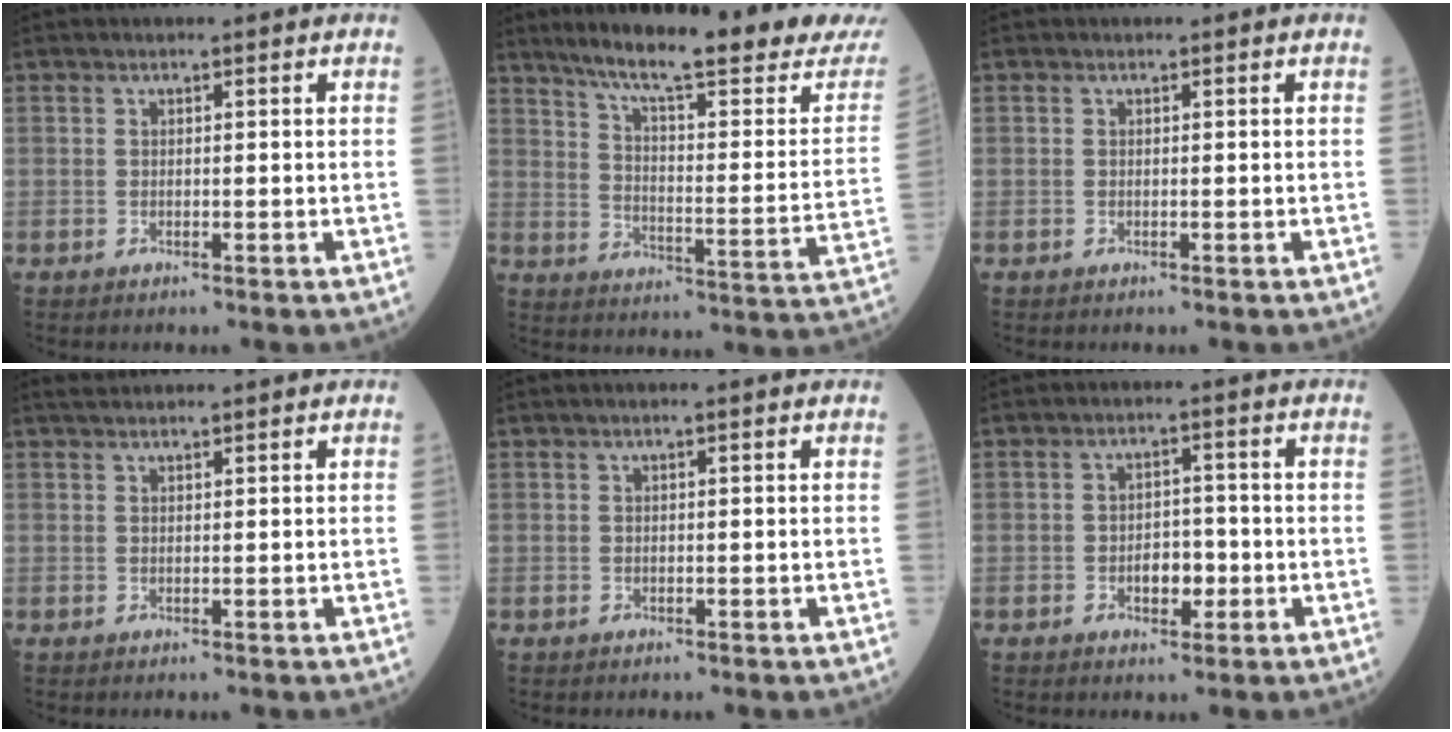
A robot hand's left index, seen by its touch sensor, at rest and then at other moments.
{"total": 24.9, "force": [21.4, 0.7, 12.6], "torque": [-0.188, -0.069, 0.284]}
{"total": 0.0}
{"total": 3.7, "force": [3.4, 0.0, 1.4], "torque": [-0.019, 0.032, 0.056]}
{"total": 1.5, "force": [1.1, -0.2, 1.0], "torque": [-0.017, 0.016, 0.018]}
{"total": 3.8, "force": [-1.1, 2.2, 3.0], "torque": [-0.043, 0.006, -0.015]}